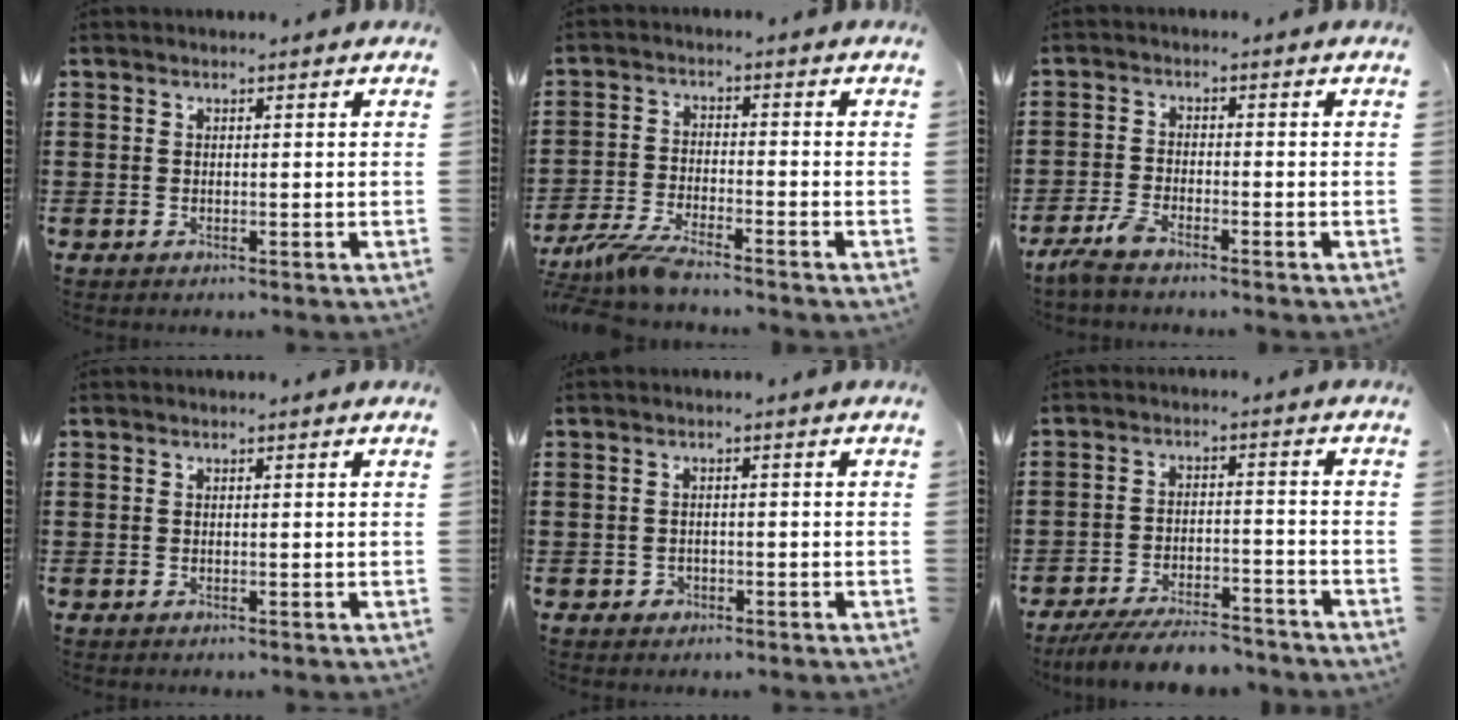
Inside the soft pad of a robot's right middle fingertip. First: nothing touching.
{"total": 5.4, "force": [-4.9, 0.3, 2.3], "torque": [-0.065, -0.014, -0.100]}
{"total": 3.2, "force": [-2.6, 0.6, 1.6], "torque": [-0.049, 0.001, -0.057]}
{"total": 0.0}
{"total": 1.0, "force": [-0.6, 0.8, 0.2], "torque": [-0.007, 0.000, -0.013]}
{"total": 6.8, "force": [-6.3, 0.8, 2.3], "torque": [-0.042, 0.001, -0.120]}